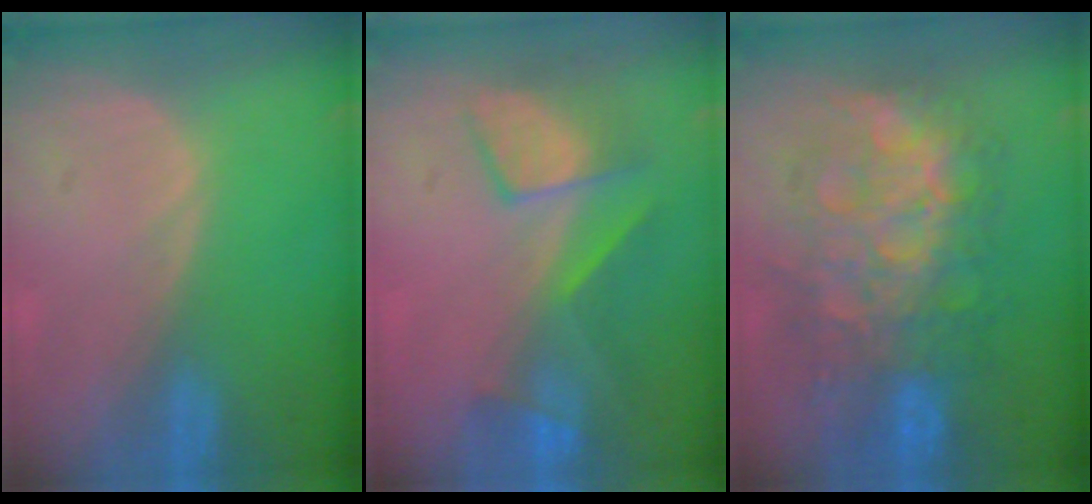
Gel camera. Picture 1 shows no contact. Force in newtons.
{"total": 7.7, "press": 7.3, "slide": 2.5}
{"total": 12.2, "press": 12.2, "slide": 1.1}